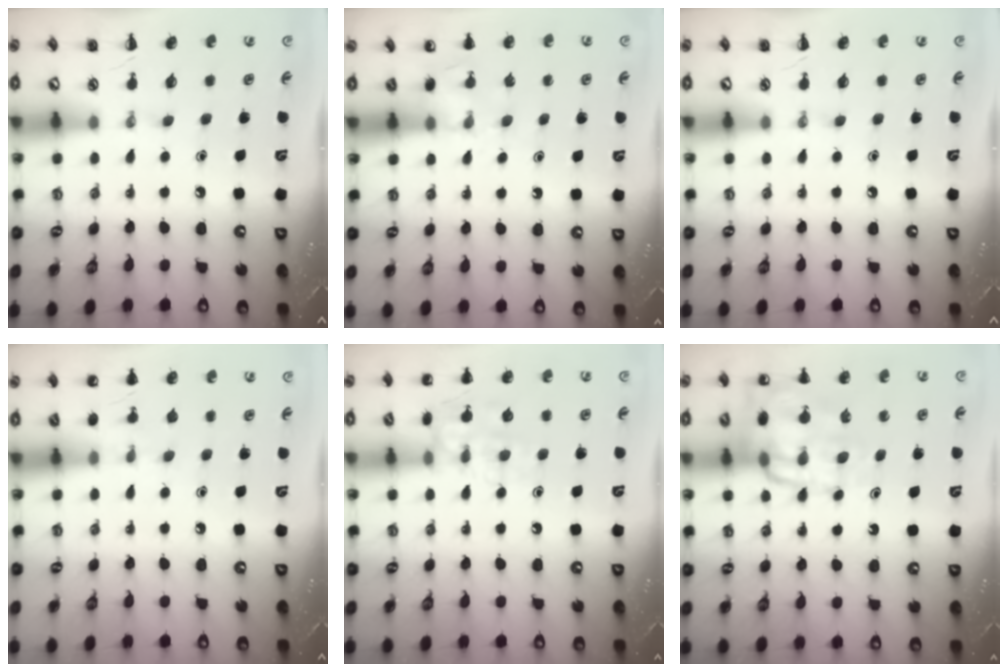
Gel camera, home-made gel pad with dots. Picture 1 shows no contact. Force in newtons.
{"total": 6.1, "press": 5.9, "slide": 1.6}
{"total": 0.0}
{"total": 5.4, "press": 5.2, "slide": 1.6}
{"total": 11.8, "press": 11.7, "slide": 1.0}
{"total": 15.2, "press": 15.0, "slide": 2.0}